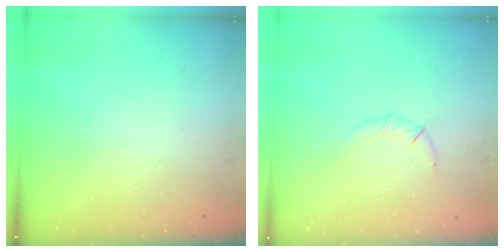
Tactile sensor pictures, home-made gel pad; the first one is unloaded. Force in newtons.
{"total": 5.8, "press": 5.7, "slide": 1.3}